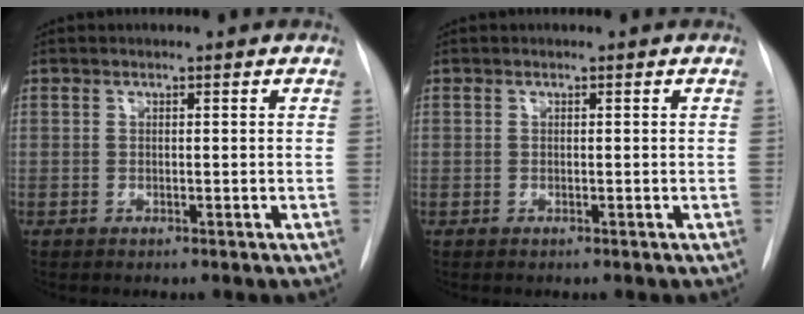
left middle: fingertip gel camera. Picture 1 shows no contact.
{"total": 0.0}